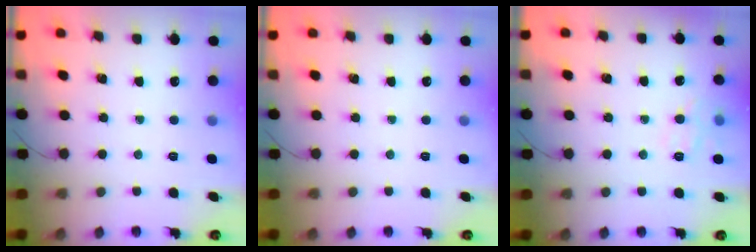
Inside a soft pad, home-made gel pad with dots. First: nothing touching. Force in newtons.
{"total": 0.0}
{"total": 8.6, "press": 8.6, "slide": 1.0}